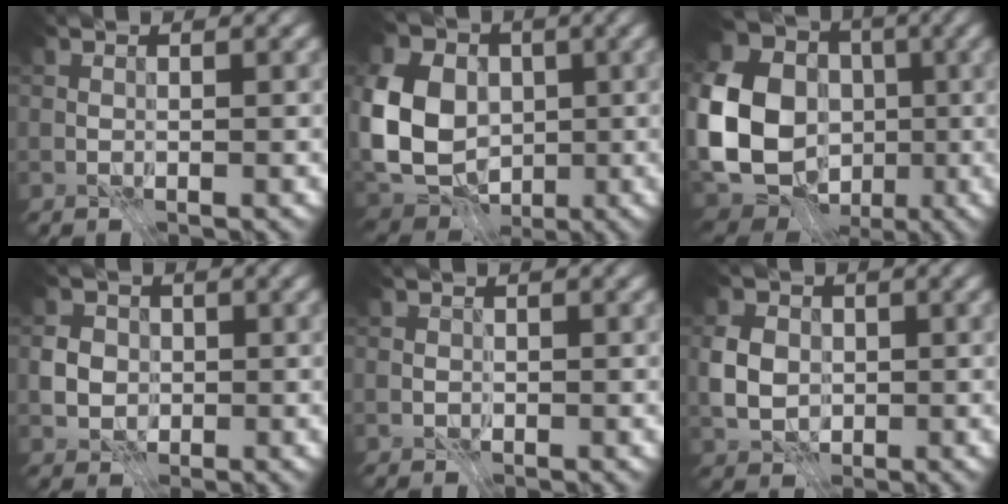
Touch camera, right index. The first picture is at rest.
{"total": 12.1, "force": [0.2, 9.5, 7.5], "torque": [-0.166, 0.002, -0.009]}
{"total": 17.9, "force": [-2.4, 15.0, 9.4], "torque": [-0.212, -0.012, -0.067]}
{"total": 3.0, "force": [-0.6, 2.7, 1.2], "torque": [-0.023, 0.000, -0.015]}
{"total": 0.8, "force": [-0.2, 0.8, 0.1], "torque": [0.000, -0.001, -0.006]}
{"total": 4.4, "force": [-0.4, 3.5, 2.6], "torque": [-0.056, 0.002, -0.014]}